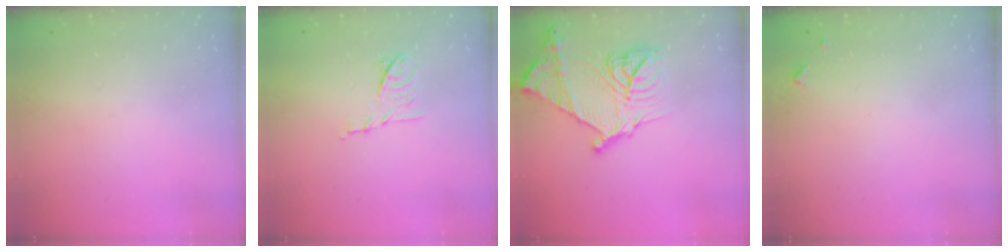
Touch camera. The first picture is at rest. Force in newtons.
{"total": 8.2, "press": 8.2, "slide": 0.8}
{"total": 20.3, "press": 20.3, "slide": 1.7}
{"total": 5.1, "press": 5.1, "slide": 0.4}